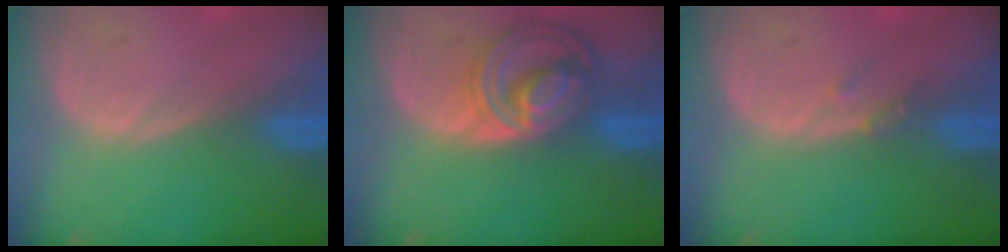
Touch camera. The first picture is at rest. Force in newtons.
{"total": 8.6, "press": 7.4, "slide": 4.4}
{"total": 1.3, "press": 1.1, "slide": 0.7}